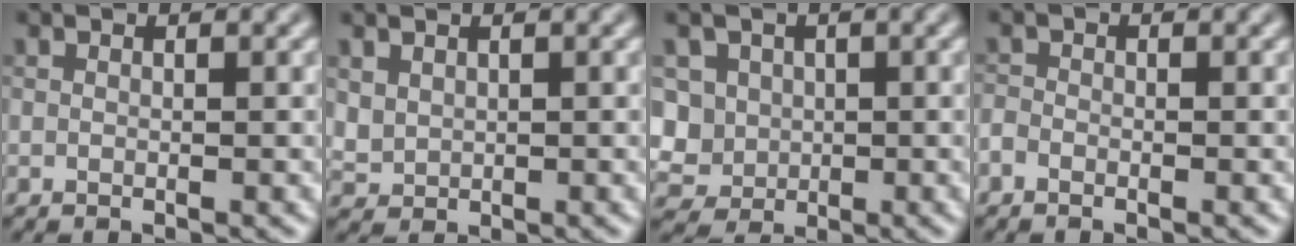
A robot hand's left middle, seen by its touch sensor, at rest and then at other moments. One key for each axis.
{"total": 1.4, "fx": 0.8, "fy": 1.1, "fz": 0.5, "tx": -0.013, "ty": -0.001, "tz": 0.022}
{"total": 6.2, "fx": 0.5, "fy": 5.7, "fz": 2.6, "tx": -0.058, "ty": 0.030, "tz": -0.008}
{"total": 0.9, "fx": -0.6, "fy": 0.5, "fz": 0.4, "tx": -0.007, "ty": 0.001, "tz": -0.017}